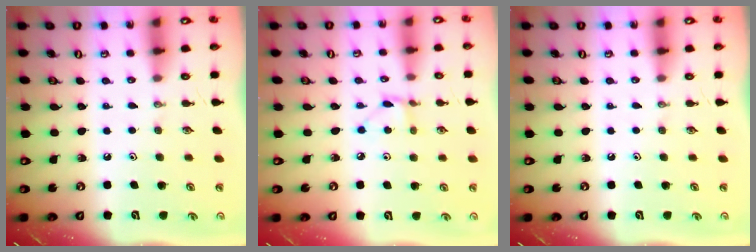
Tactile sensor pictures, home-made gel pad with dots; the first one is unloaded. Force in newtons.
{"total": 2.6, "press": 2.6, "slide": 0.3}
{"total": 0.0}